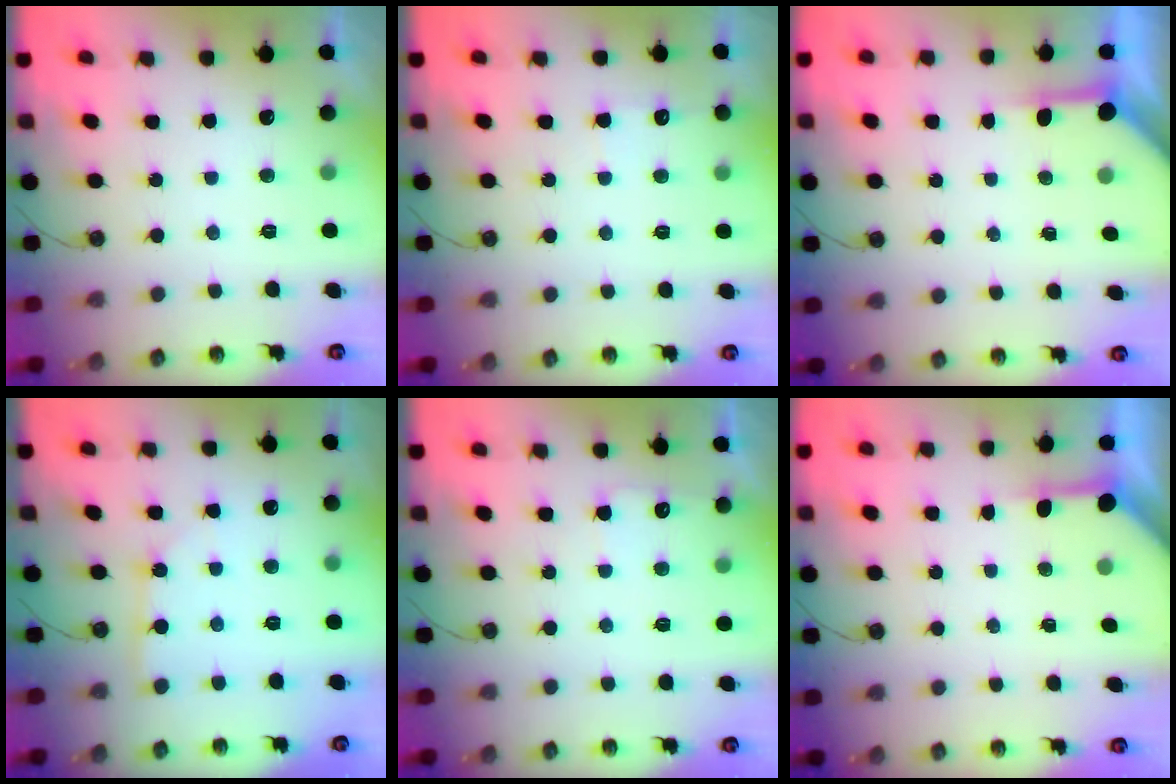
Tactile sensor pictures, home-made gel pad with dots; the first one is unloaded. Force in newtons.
{"total": 4.4, "press": 4.4, "slide": 0.4}
{"total": 3.9, "press": 3.9, "slide": 0.4}
{"total": 1.8, "press": 1.8, "slide": 0.2}
{"total": 6.0, "press": 5.9, "slide": 0.4}
{"total": 3.8, "press": 3.8, "slide": 0.2}